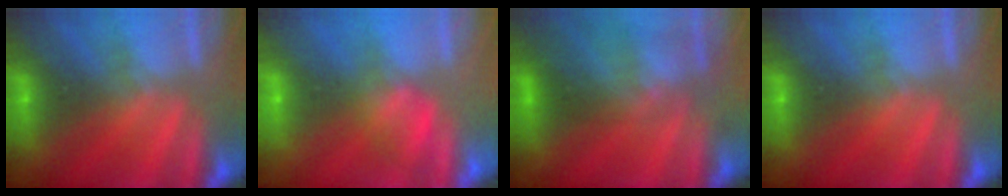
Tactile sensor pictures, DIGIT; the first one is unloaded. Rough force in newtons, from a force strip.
{"total": 1.6}
{"total": 2.7}
{"total": 0.0}